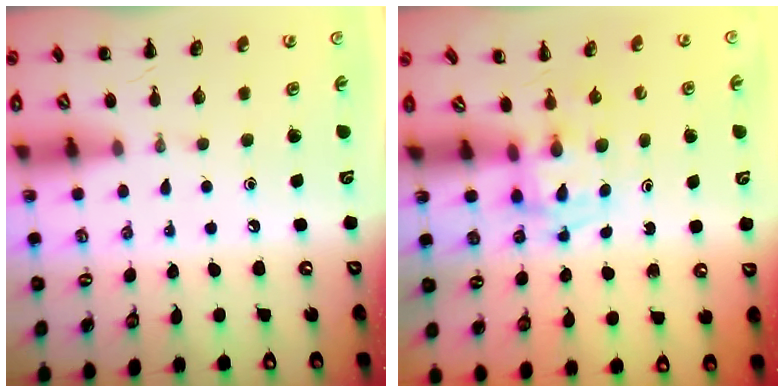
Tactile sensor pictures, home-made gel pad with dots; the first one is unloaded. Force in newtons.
{"total": 2.9, "press": 2.9, "slide": 0.2}